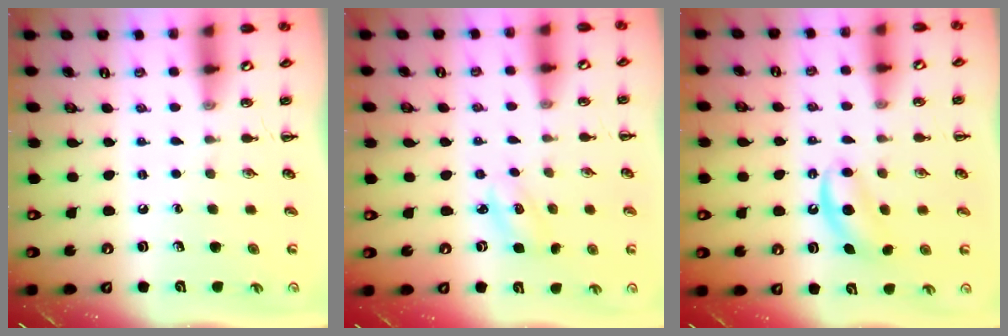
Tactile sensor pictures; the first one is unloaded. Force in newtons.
{"total": 3.2, "press": 3.1, "slide": 0.9}
{"total": 6.0, "press": 5.8, "slide": 1.4}